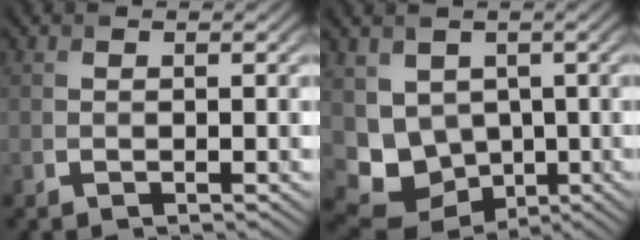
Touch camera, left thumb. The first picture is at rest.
{"total": 7.3, "force": [0.4, 6.3, 3.7], "torque": [-0.089, -0.033, 0.017]}